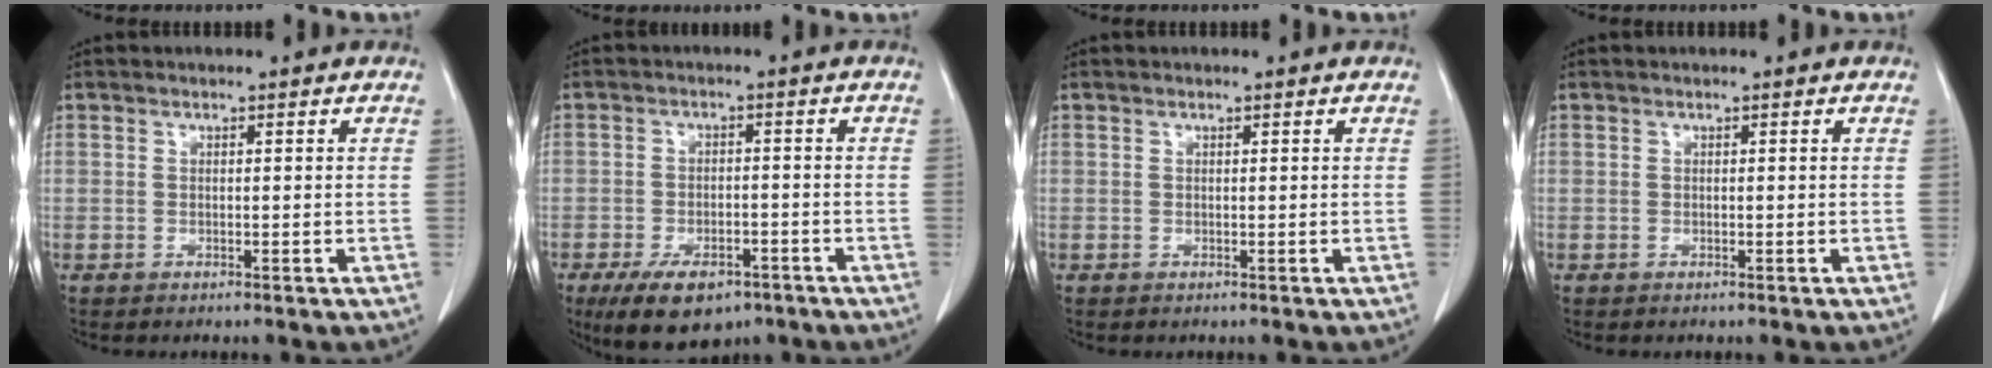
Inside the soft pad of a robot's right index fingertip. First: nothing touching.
{"total": 9.1, "force": [-6.1, 4.3, 5.2], "torque": [-0.086, -0.003, -0.093]}
{"total": 0.0}
{"total": 0.0}